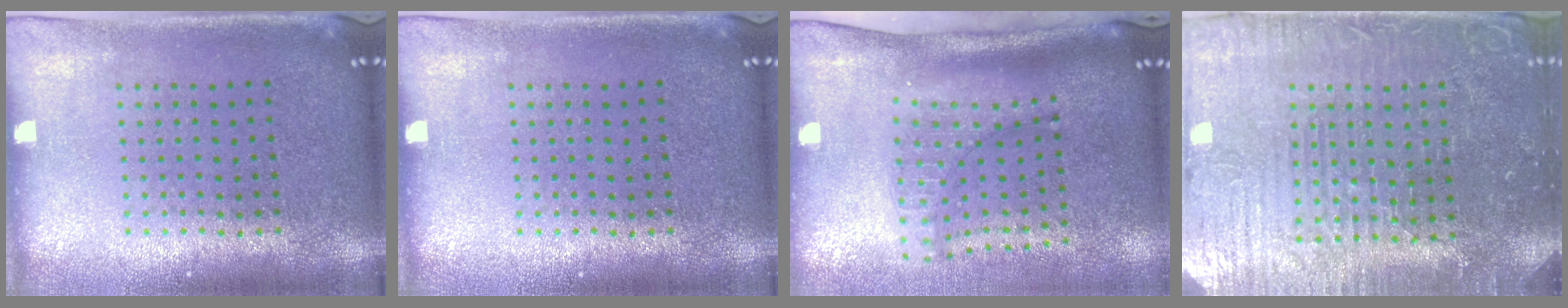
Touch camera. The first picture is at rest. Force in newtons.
{"total": 0.0}
{"total": 2.1, "press": 1.5, "slide": 1.5}
{"total": 4.5, "press": 4.3, "slide": 1.3}